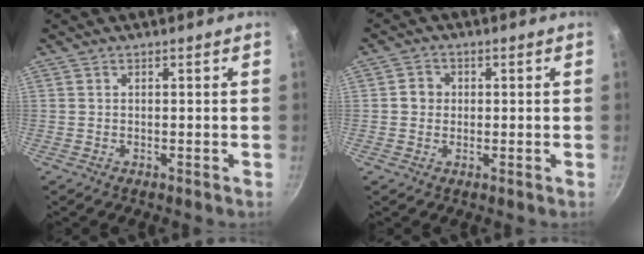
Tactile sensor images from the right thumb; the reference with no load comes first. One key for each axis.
{"total": 3.1, "fx": 0.2, "fy": 2.9, "fz": 1.1, "tx": -0.002, "ty": 0.006, "tz": -0.001}